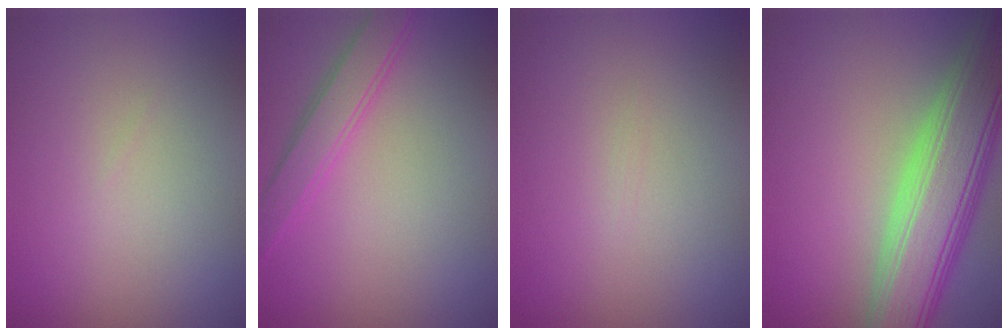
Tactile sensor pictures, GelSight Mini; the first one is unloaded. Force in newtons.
{"total": 2.8, "press": 2.8, "slide": 0.1}
{"total": 0.0}
{"total": 8.8, "press": 8.8, "slide": 0.4}